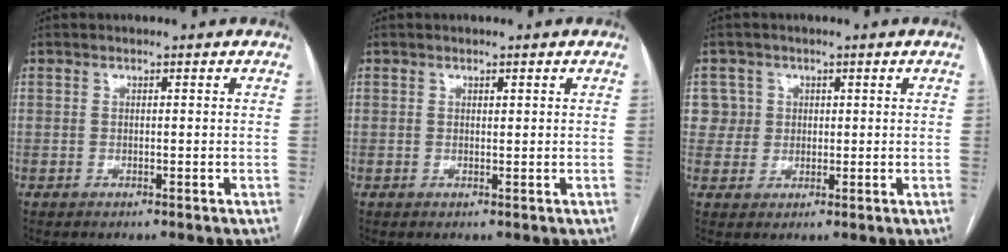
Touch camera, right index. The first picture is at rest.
{"total": 0.5, "force": [0.3, 0.2, 0.4], "torque": [-0.008, -0.002, 0.004]}
{"total": 3.9, "force": [1.1, 3.7, -0.4], "torque": [0.029, 0.008, 0.019]}